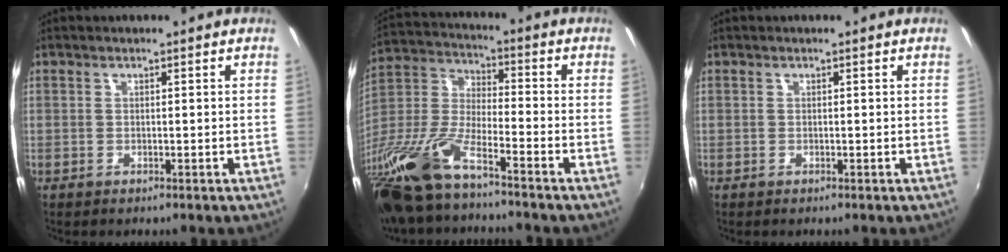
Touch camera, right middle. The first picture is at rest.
{"total": 17.6, "force": [-12.6, 3.6, 11.8], "torque": [-0.264, -0.026, -0.260]}
{"total": 0.0}